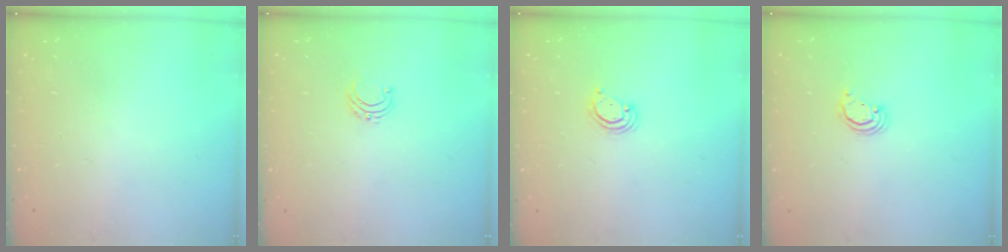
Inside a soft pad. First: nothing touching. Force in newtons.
{"total": 4.6, "press": 4.6, "slide": 0.4}
{"total": 4.2, "press": 4.2, "slide": 0.4}
{"total": 2.2, "press": 2.2, "slide": 0.2}